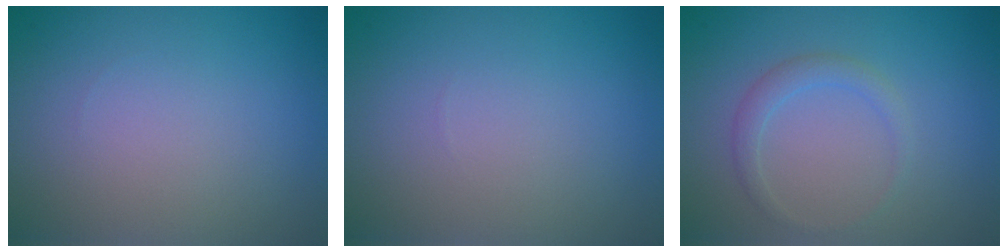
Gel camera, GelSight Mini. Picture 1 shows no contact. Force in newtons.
{"total": 0.0}
{"total": 1.6, "press": 1.6, "slide": 0.1}